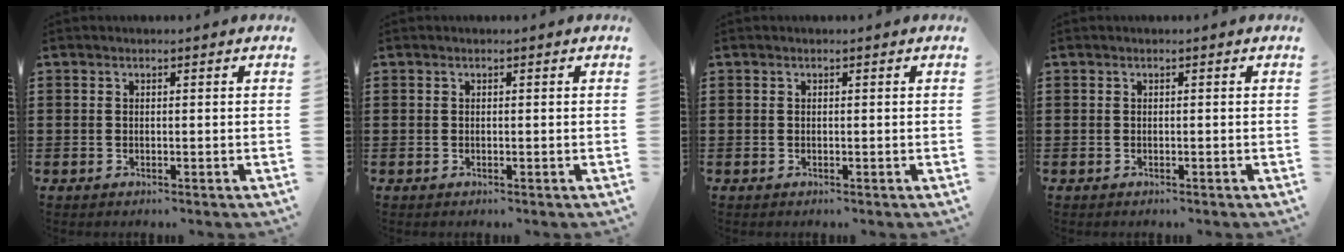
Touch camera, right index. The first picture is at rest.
{"total": 0.0}
{"total": 0.0}
{"total": 0.0}